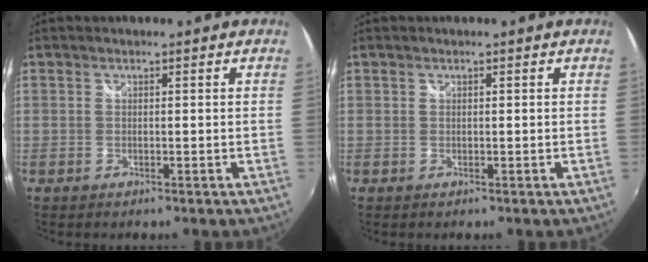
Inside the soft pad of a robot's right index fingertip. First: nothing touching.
{"total": 0.0}